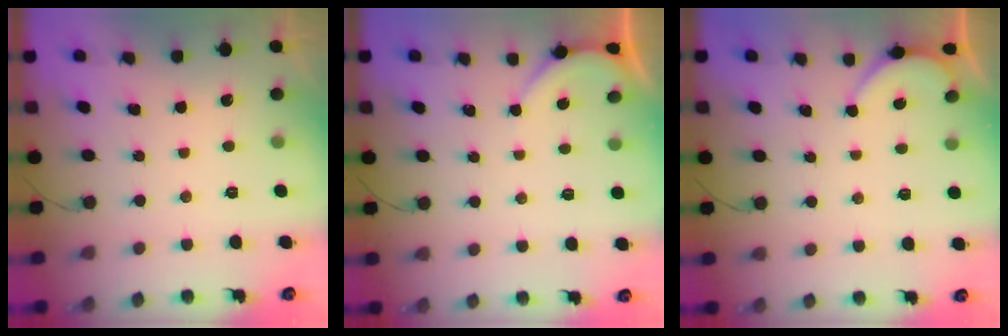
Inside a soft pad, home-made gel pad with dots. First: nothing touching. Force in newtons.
{"total": 2.9, "press": 2.9, "slide": 0.4}
{"total": 2.8, "press": 2.8, "slide": 0.3}